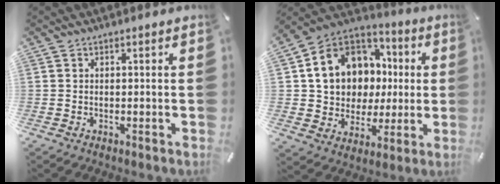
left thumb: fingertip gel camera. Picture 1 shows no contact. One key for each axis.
{"total": 14.5, "fx": 3.0, "fy": 12.8, "fz": 6.1, "tx": -0.125, "ty": -0.021, "tz": 0.069}